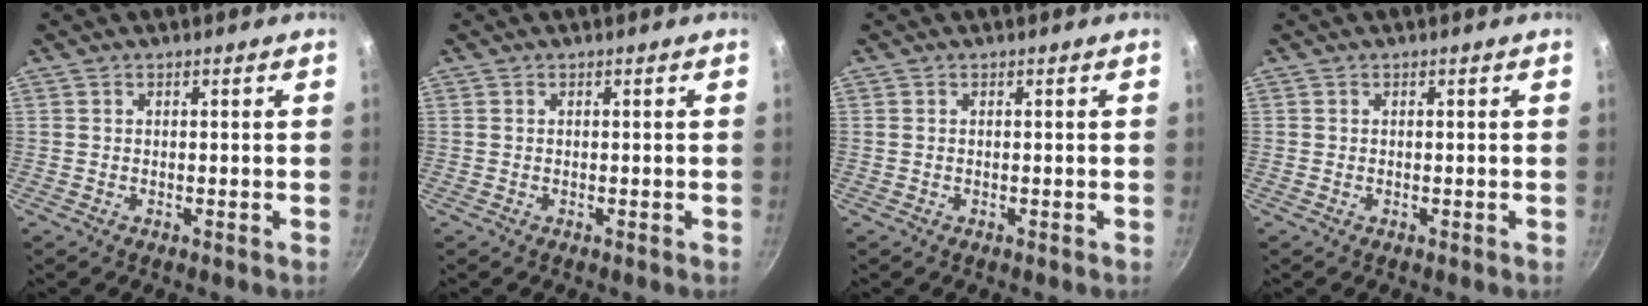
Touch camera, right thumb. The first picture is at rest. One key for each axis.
{"total": 0.0}
{"total": 0.0}
{"total": 0.0}